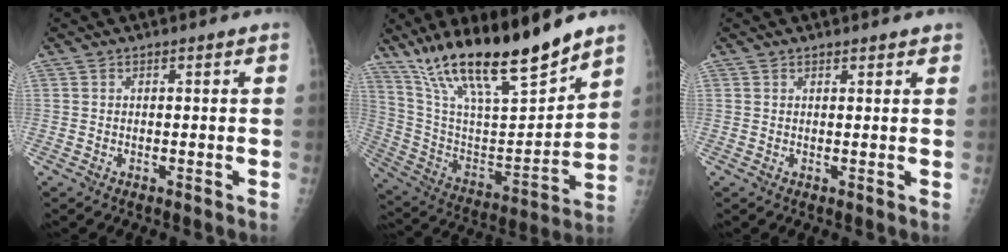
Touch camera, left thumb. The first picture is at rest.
{"total": 24.2, "force": [18.2, 4.9, 15.1], "torque": [-0.241, -0.074, 0.329]}
{"total": 1.4, "force": [1.2, 0.5, 0.5], "torque": [0.002, -0.003, 0.015]}